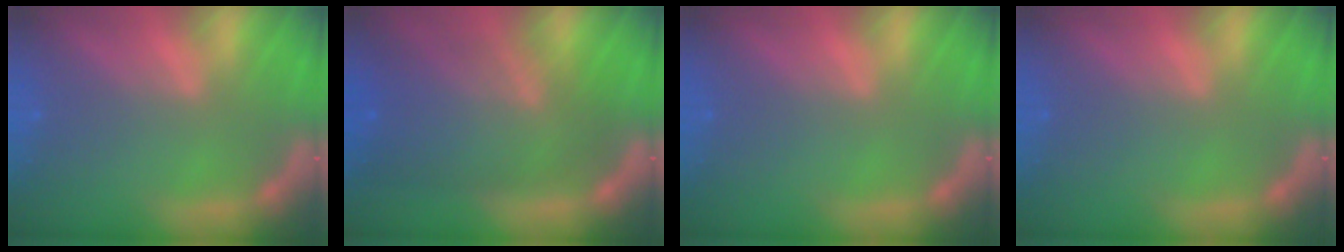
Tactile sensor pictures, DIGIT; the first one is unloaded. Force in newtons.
{"total": 9.1}
{"total": 0.0}
{"total": 0.0}